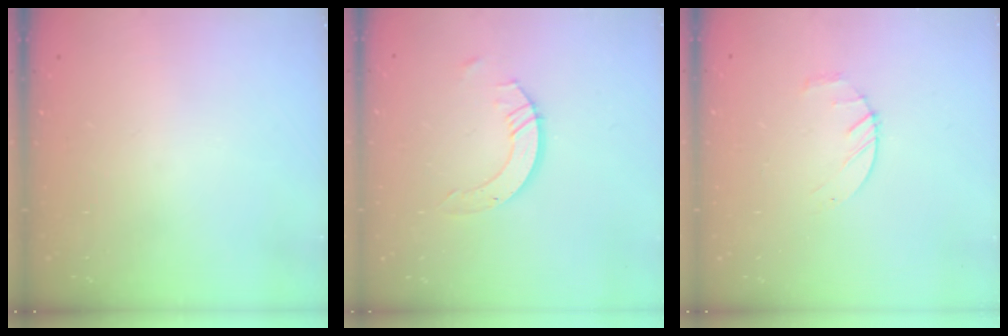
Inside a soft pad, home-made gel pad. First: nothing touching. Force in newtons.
{"total": 6.0, "press": 6.0, "slide": 0.4}
{"total": 2.4, "press": 2.3, "slide": 0.3}